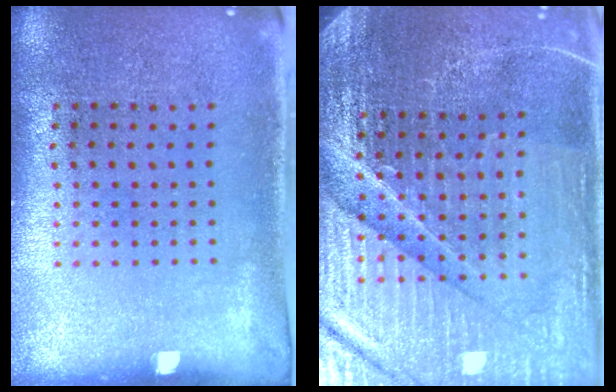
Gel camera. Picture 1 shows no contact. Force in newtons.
{"total": 5.8, "press": 5.3, "slide": 2.4}